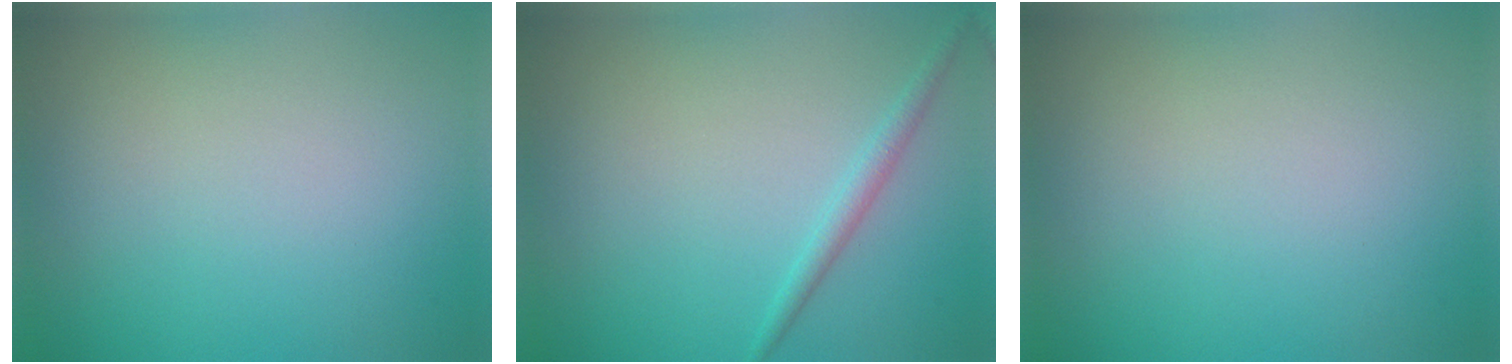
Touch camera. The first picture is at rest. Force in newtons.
{"total": 1.4, "press": 1.4, "slide": 0.0}
{"total": 0.0}